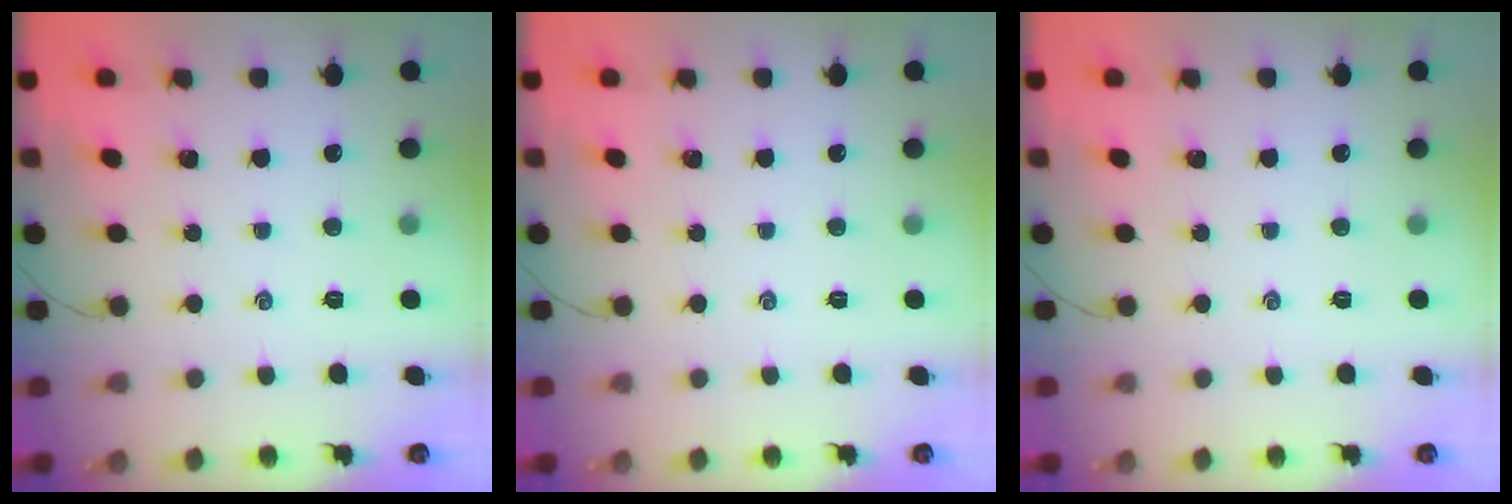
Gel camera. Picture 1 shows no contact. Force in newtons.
{"total": 0.0}
{"total": 0.0}